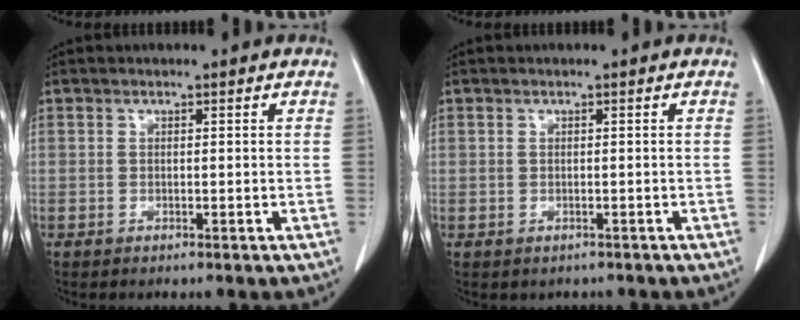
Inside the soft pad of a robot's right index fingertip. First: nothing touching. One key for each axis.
{"total": 1.3, "fx": -0.8, "fy": 1.1, "fz": 0.1, "tx": -0.006, "ty": 0.003, "tz": -0.006}